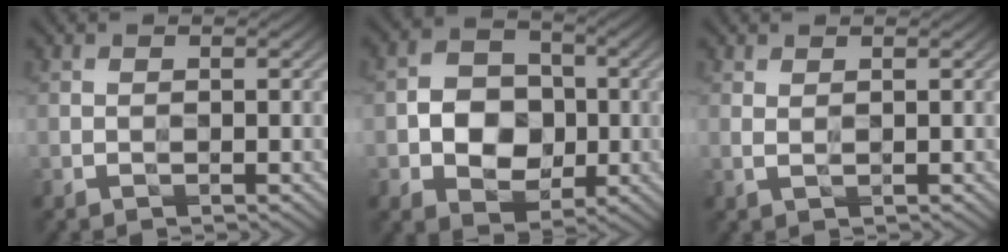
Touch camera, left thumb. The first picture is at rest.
{"total": 7.3, "force": [-1.0, 5.7, 4.3], "torque": [-0.080, 0.002, -0.033]}
{"total": 0.8, "force": [0.6, 0.2, 0.5], "torque": [-0.016, 0.000, 0.012]}